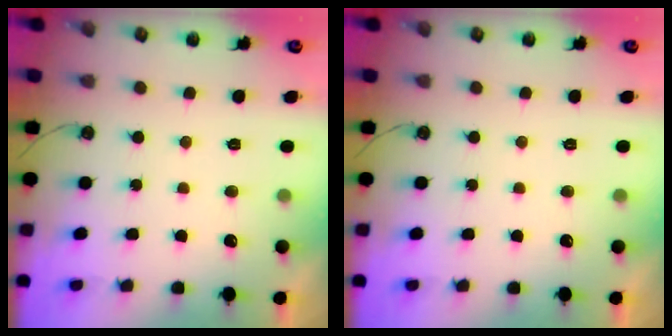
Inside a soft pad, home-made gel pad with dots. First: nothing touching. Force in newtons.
{"total": 0.0}